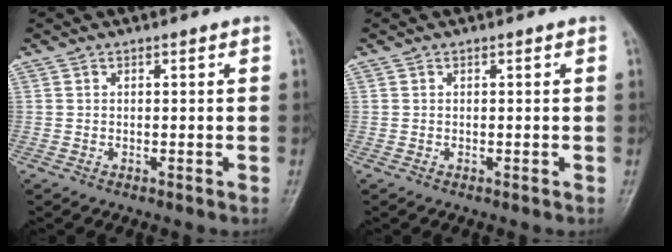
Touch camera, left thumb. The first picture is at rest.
{"total": 0.0}